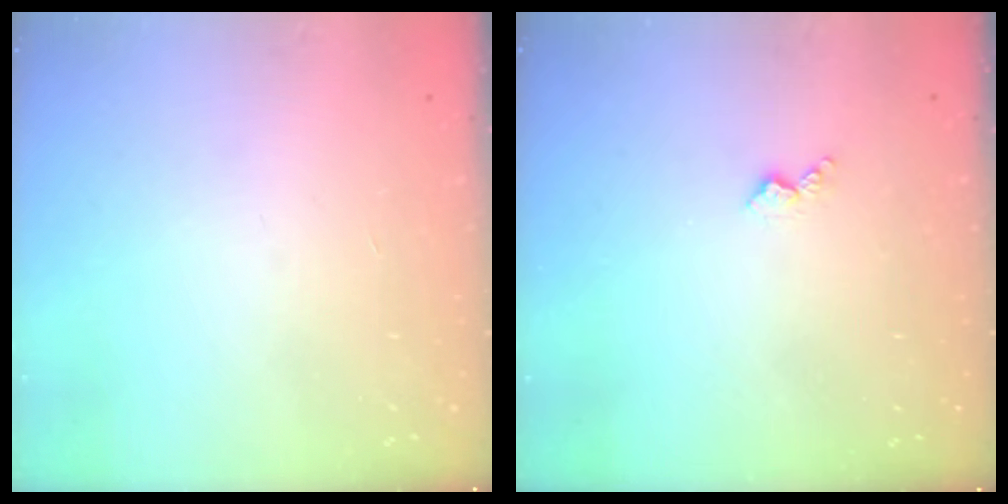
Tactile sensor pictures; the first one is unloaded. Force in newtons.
{"total": 2.7, "press": 2.6, "slide": 0.5}